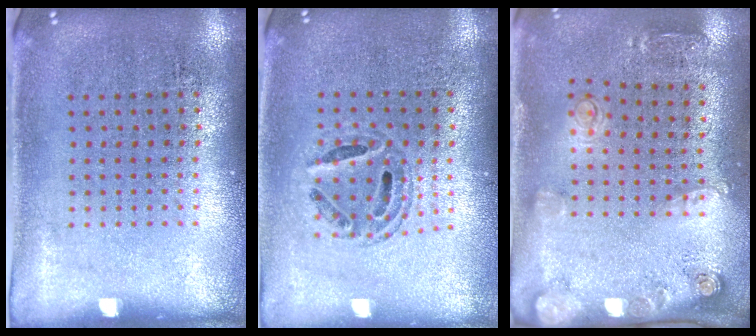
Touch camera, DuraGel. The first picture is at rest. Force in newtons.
{"total": 0.8, "press": 0.8, "slide": 0.2}
{"total": 1.8, "press": 1.4, "slide": 1.1}